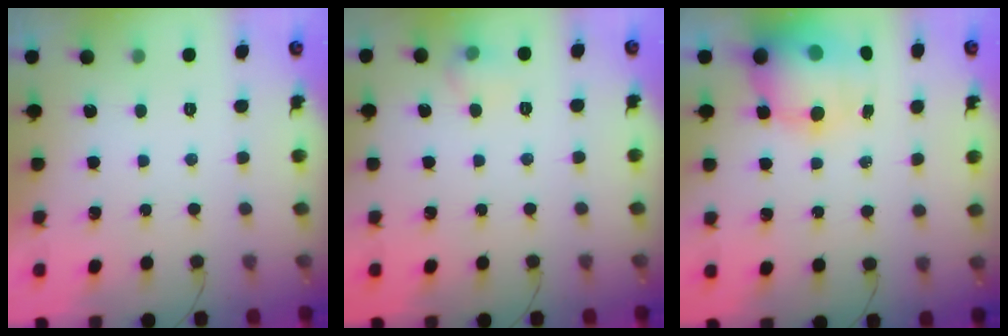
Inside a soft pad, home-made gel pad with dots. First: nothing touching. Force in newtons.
{"total": 5.1, "press": 4.8, "slide": 1.6}
{"total": 12.7, "press": 12.4, "slide": 2.8}